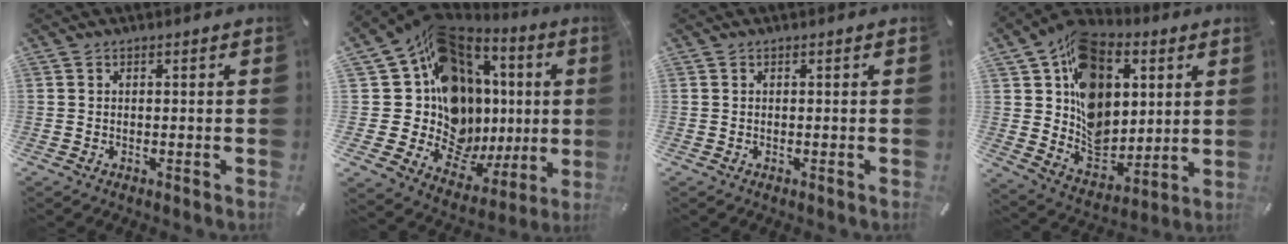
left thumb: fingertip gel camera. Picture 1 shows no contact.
{"total": 18.8, "force": [3.7, 14.7, 11.0], "torque": [-0.183, -0.091, 0.097]}
{"total": 0.0}
{"total": 16.5, "force": [5.0, 13.1, 8.6], "torque": [-0.145, -0.036, 0.097]}